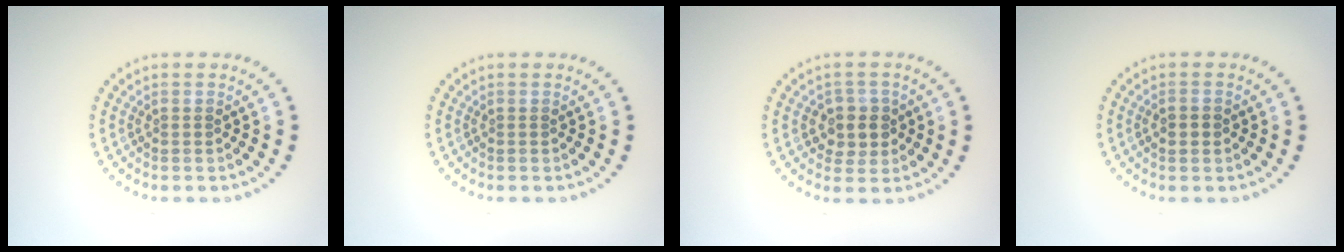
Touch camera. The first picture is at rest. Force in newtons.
{"total": 0.0}
{"total": 2.7, "press": 2.6, "slide": 0.8}
{"total": 1.8, "press": 1.8, "slide": 0.0}